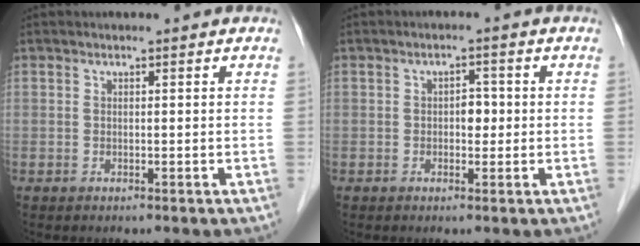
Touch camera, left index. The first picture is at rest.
{"total": 2.2, "force": [-0.5, 1.4, 1.7], "torque": [-0.020, 0.000, -0.009]}